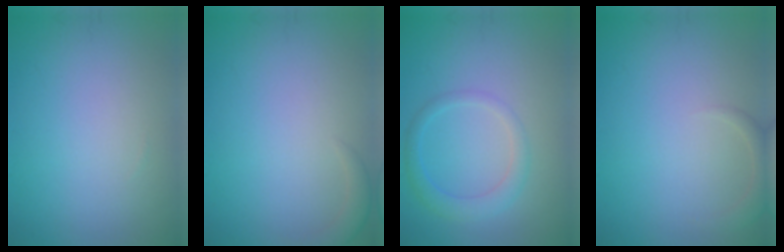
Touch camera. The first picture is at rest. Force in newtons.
{"total": 1.4, "press": 1.4, "slide": 0.2}
{"total": 2.3, "press": 2.3, "slide": 0.1}
{"total": 1.5, "press": 1.5, "slide": 0.2}